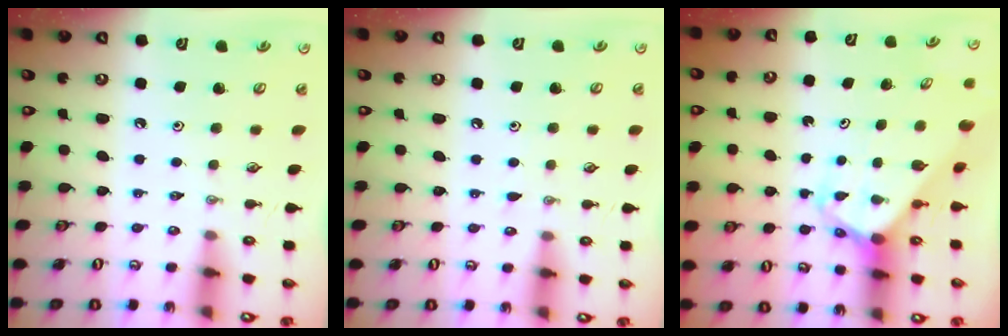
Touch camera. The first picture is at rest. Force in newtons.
{"total": 3.9, "press": 3.9, "slide": 0.2}
{"total": 2.8, "press": 2.8, "slide": 0.2}